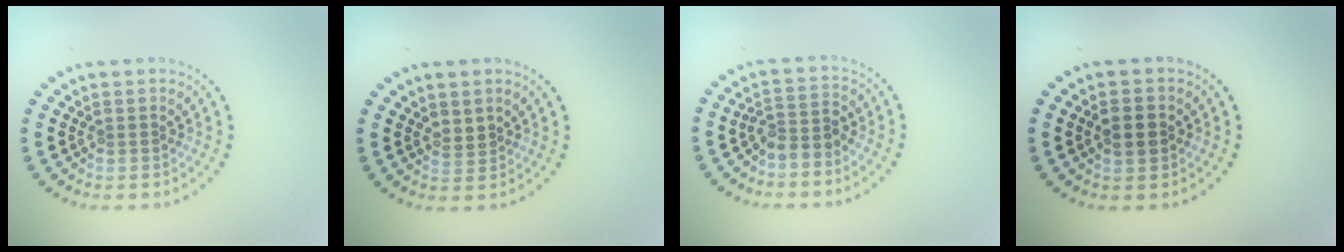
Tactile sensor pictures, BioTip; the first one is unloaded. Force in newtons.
{"total": 1.0, "press": 0.8, "slide": 0.6}
{"total": 2.3, "press": 1.8, "slide": 1.4}
{"total": 2.5, "press": 2.4, "slide": 0.3}